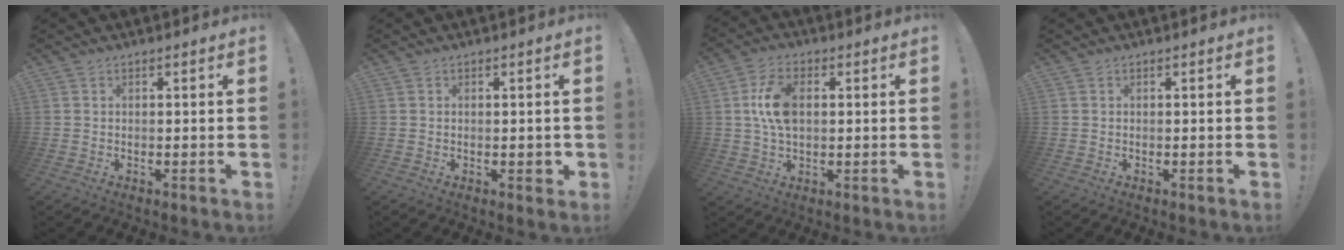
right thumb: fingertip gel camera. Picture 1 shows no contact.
{"total": 1.9, "force": [-0.2, 1.2, 1.4], "torque": [-0.014, 0.001, -0.003]}
{"total": 10.2, "force": [1.3, 6.1, 8.0], "torque": [-0.151, 0.004, 0.024]}
{"total": 0.0}